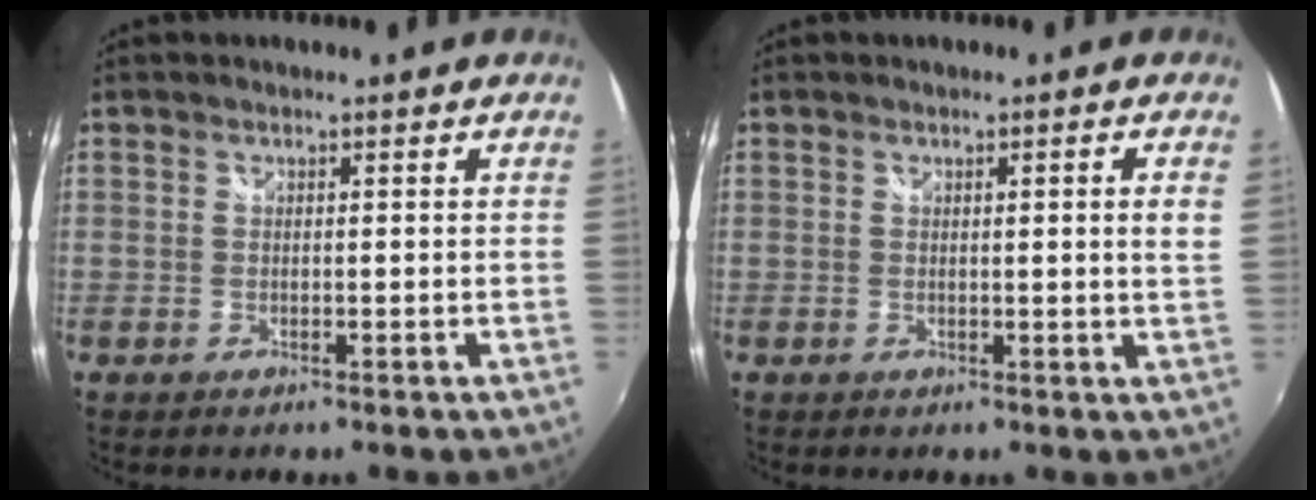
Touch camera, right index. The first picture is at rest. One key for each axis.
{"total": 2.9, "fx": 0.8, "fy": -0.8, "fz": 2.7, "tx": -0.026, "ty": 0.003, "tz": 0.010}